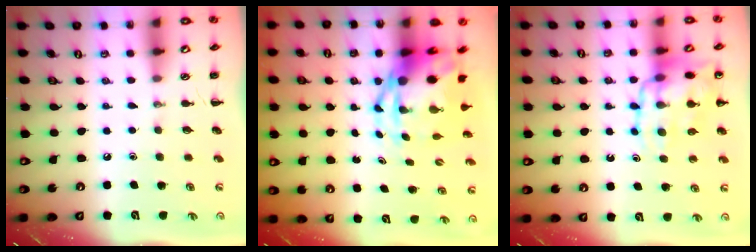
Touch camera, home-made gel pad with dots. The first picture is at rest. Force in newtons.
{"total": 8.1, "press": 7.8, "slide": 2.1}
{"total": 14.6, "press": 14.3, "slide": 3.0}